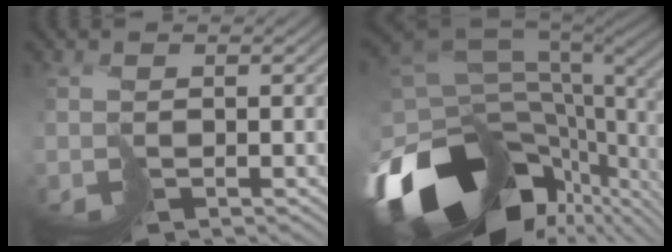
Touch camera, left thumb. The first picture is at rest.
{"total": 16.3, "force": [-4.7, 9.9, 12.1], "torque": [-0.275, -0.039, -0.046]}